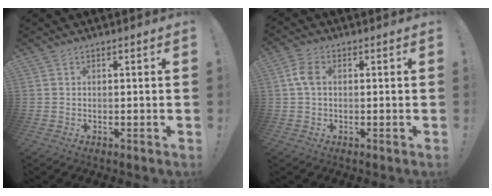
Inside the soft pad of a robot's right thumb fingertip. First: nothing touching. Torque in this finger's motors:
{"motor_torque": [0.15, 0.09, 0.28, 0.05, 0.00]}